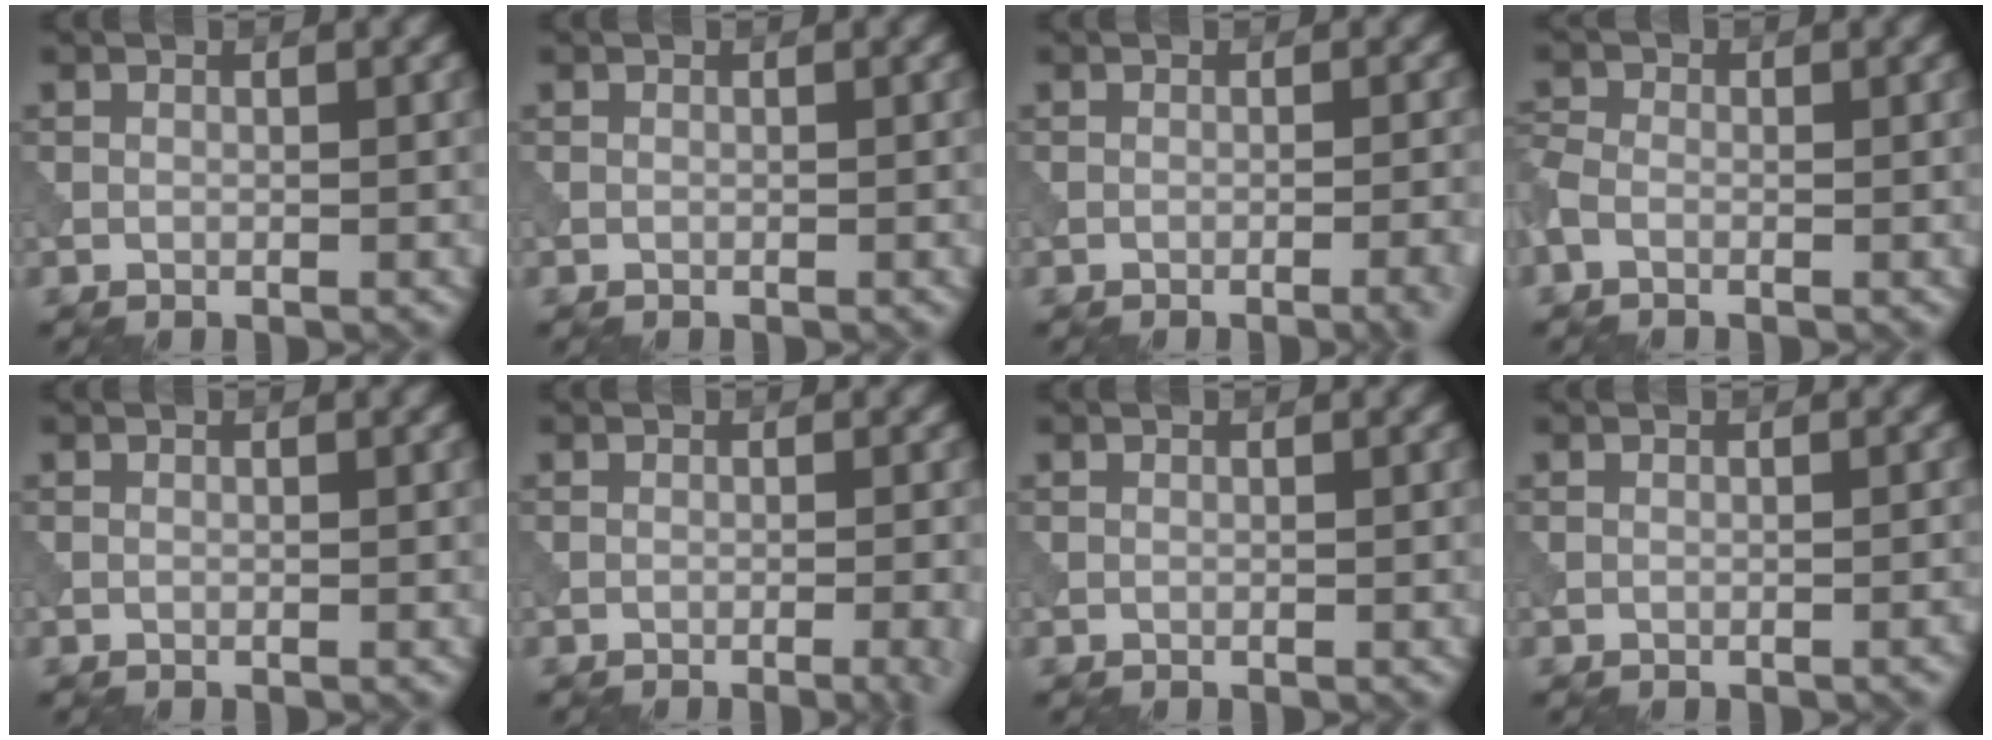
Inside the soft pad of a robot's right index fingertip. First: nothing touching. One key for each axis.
{"total": 0.0}
{"total": 2.9, "fx": -1.3, "fy": 0.8, "fz": 2.5, "tx": -0.022, "ty": 0.004, "tz": -0.020}
{"total": 1.7, "fx": -0.6, "fy": 1.2, "fz": 1.1, "tx": -0.030, "ty": -0.001, "tz": -0.021}
{"total": 0.0}
{"total": 3.1, "fx": -1.1, "fy": 1.0, "fz": 2.7, "tx": -0.021, "ty": 0.003, "tz": -0.015}
{"total": 0.0}
{"total": 0.7, "fx": -0.4, "fy": 0.2, "fz": 0.6, "tx": -0.006, "ty": 0.002, "tz": -0.008}